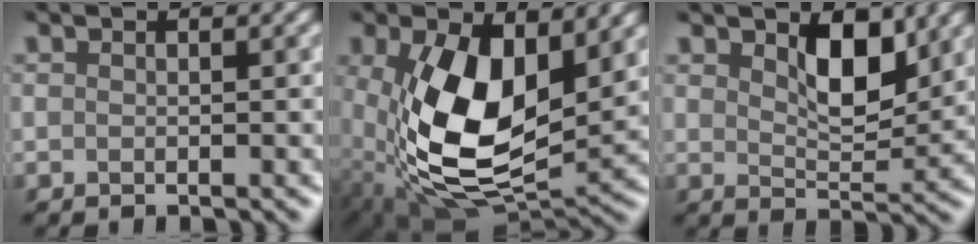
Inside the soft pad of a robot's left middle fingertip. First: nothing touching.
{"total": 11.2, "force": [0.9, 6.2, 9.3], "torque": [-0.201, -0.019, 0.030]}
{"total": 3.4, "force": [2.3, 1.1, 2.3], "torque": [-0.049, -0.006, 0.041]}